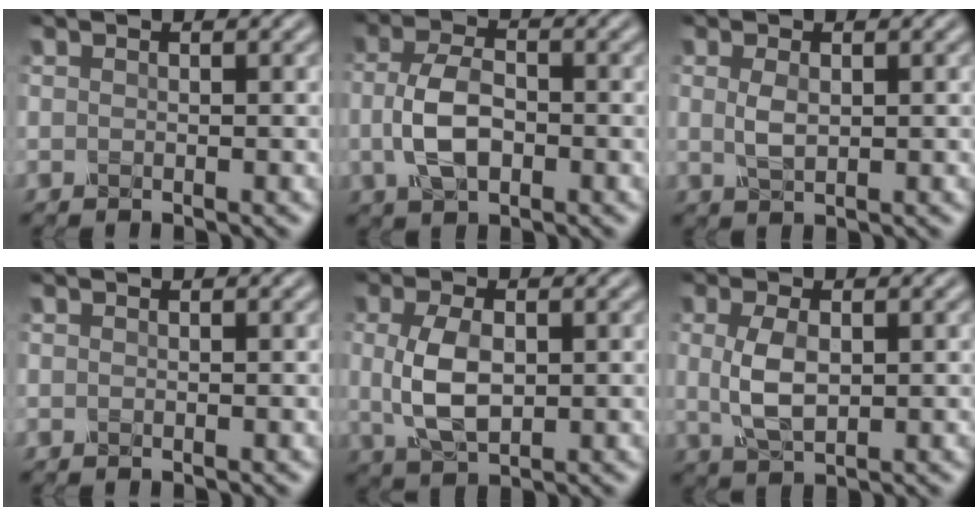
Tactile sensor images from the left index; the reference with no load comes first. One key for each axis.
{"total": 4.7, "fx": -0.6, "fy": 2.8, "fz": 3.8, "tx": -0.084, "ty": -0.003, "tz": -0.015}
{"total": 1.9, "fx": 0.3, "fy": 1.0, "fz": 1.6, "tx": -0.039, "ty": -0.002, "tz": 0.010}
{"total": 0.0}
{"total": 4.9, "fx": 0.2, "fy": 2.6, "fz": 4.1, "tx": -0.093, "ty": 0.001, "tz": 0.008}
{"total": 3.8, "fx": 0.3, "fy": 2.0, "fz": 3.2, "tx": -0.076, "ty": 0.000, "tz": 0.008}